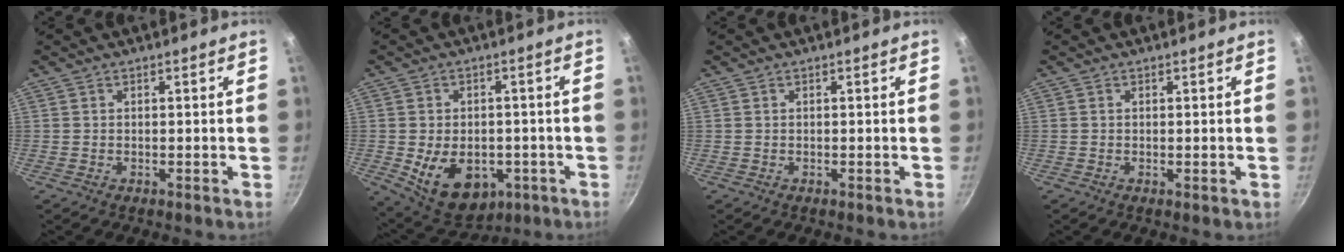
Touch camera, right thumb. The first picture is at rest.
{"total": 13.4, "force": [-3.9, 9.3, 8.8], "torque": [-0.130, 0.007, -0.038]}
{"total": 0.0}
{"total": 0.6, "force": [-0.1, 0.2, 0.6], "torque": [-0.013, -0.004, -0.001]}